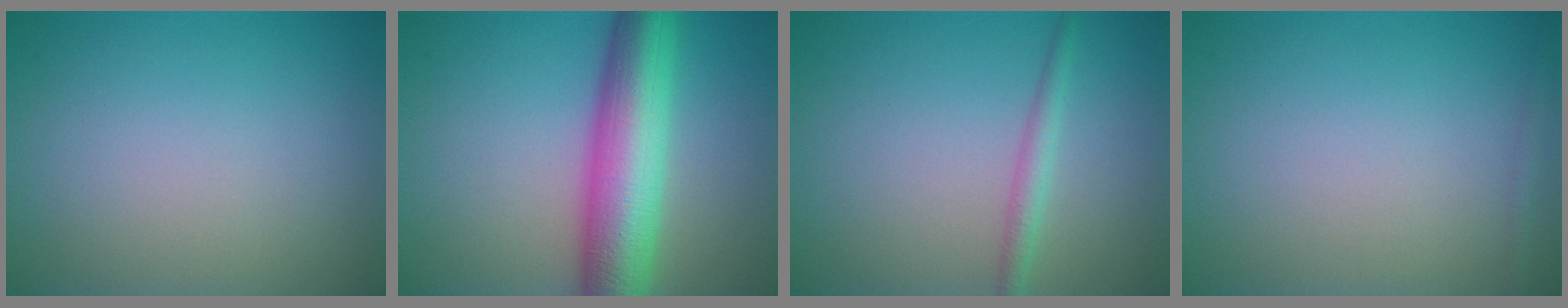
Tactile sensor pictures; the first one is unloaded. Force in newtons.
{"total": 9.6, "press": 9.6, "slide": 0.1}
{"total": 1.8, "press": 1.8, "slide": 0.0}
{"total": 0.8, "press": 0.8, "slide": 0.0}